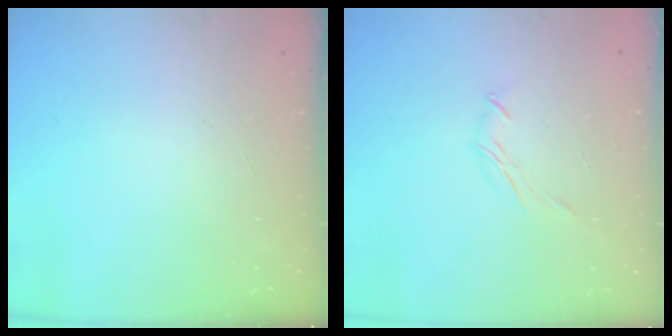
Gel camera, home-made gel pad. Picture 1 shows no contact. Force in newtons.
{"total": 3.6, "press": 3.5, "slide": 0.8}